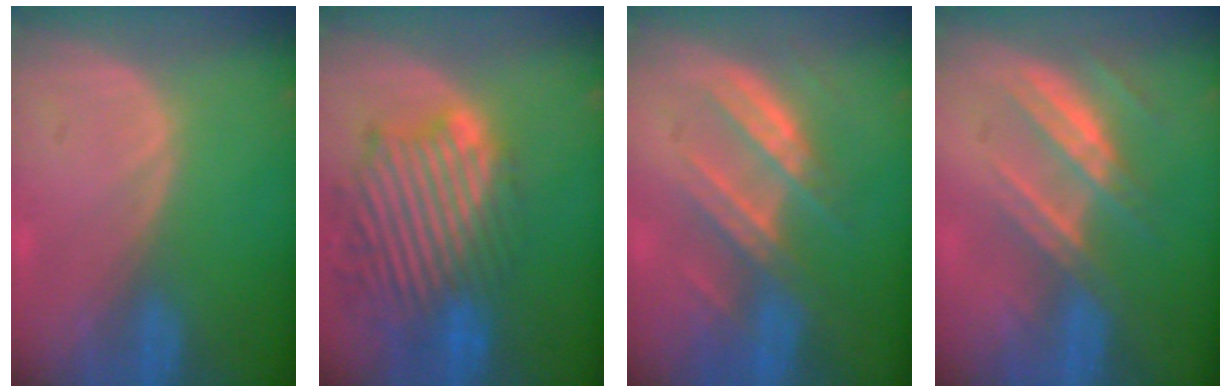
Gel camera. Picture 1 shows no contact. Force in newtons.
{"total": 13.3, "press": 11.7, "slide": 6.4}
{"total": 7.4, "press": 7.1, "slide": 2.0}
{"total": 7.4, "press": 6.7, "slide": 3.1}